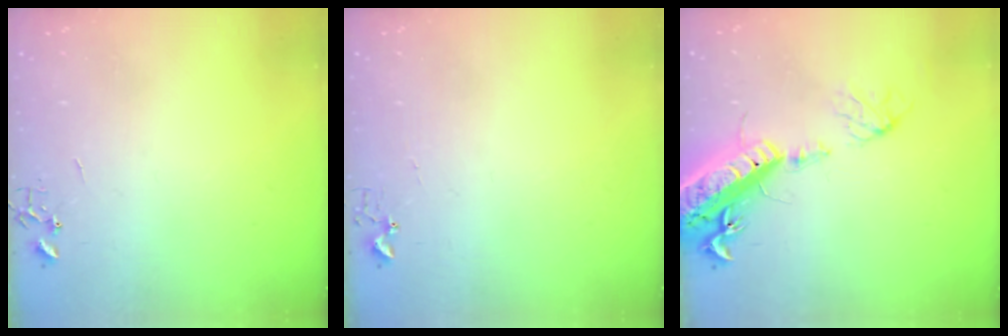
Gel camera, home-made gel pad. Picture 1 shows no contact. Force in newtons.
{"total": 2.7, "press": 2.7, "slide": 0.3}
{"total": 20.3, "press": 19.8, "slide": 4.4}